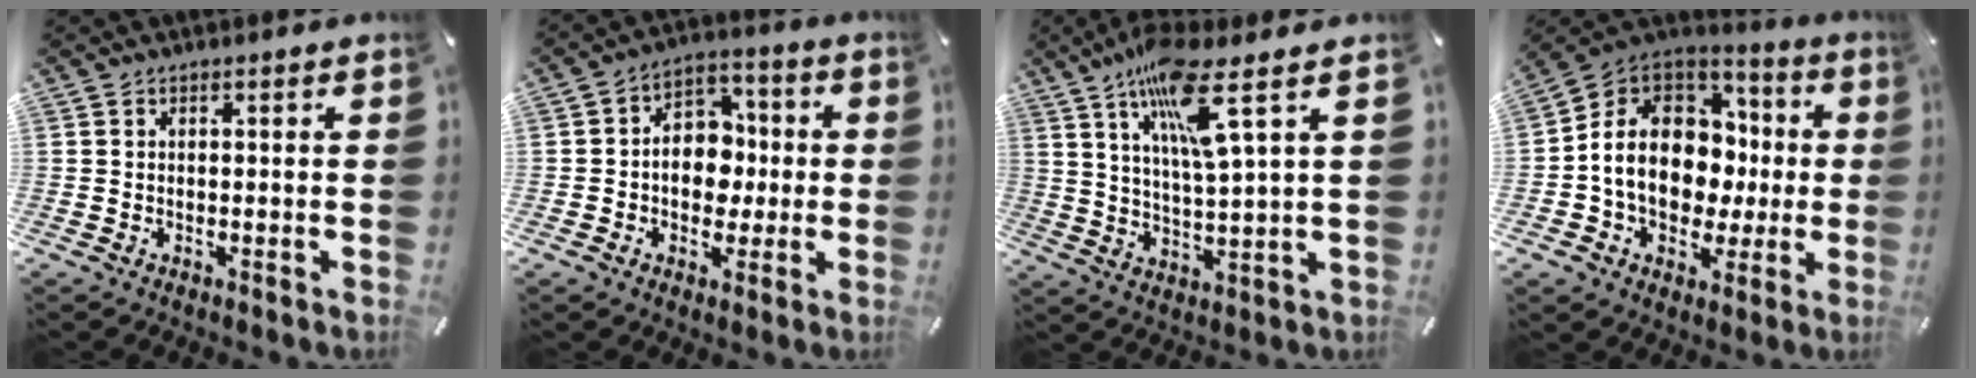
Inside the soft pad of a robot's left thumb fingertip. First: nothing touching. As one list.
[{"total": 9.5, "force": [-0.9, 7.9, 5.1], "torque": [-0.085, 0.017, -0.014]}, {"total": 13.2, "force": [7.4, 1.5, 10.8], "torque": [-0.199, -0.024, 0.120]}, {"total": 14.9, "force": [-1.3, 12.5, 8.0], "torque": [-0.167, 0.005, -0.017]}]